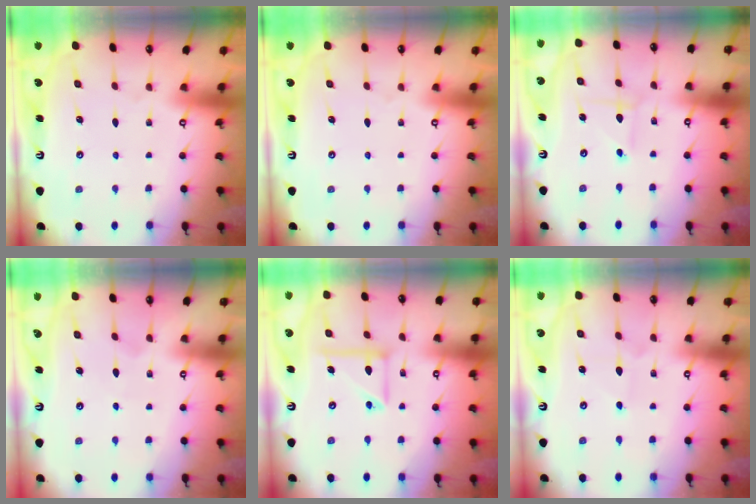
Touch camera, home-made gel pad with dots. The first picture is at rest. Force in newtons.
{"total": 0.0}
{"total": 1.0, "press": 1.0, "slide": 0.1}
{"total": 2.7, "press": 2.7, "slide": 0.3}
{"total": 11.2, "press": 11.1, "slide": 1.3}
{"total": 3.1, "press": 3.1, "slide": 0.3}